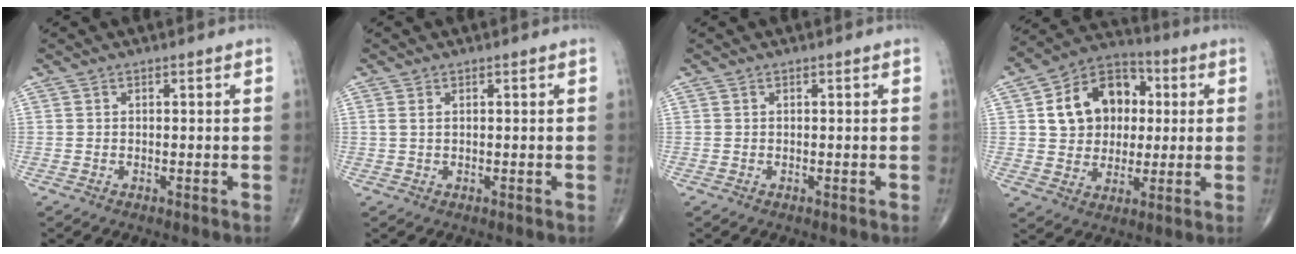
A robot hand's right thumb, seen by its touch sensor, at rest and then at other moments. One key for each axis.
{"total": 1.1, "fx": 0.4, "fy": 0.5, "fz": 0.8, "tx": -0.024, "ty": 0.007, "tz": 0.011}
{"total": 0.0}
{"total": 15.5, "fx": 2.9, "fy": 12.1, "fz": 9.2, "tx": -0.110, "ty": 0.015, "tz": 0.045}